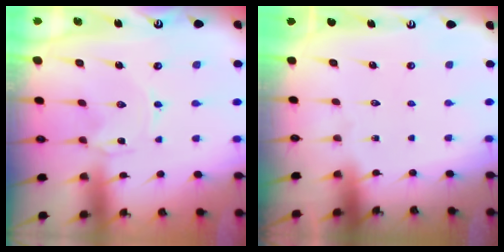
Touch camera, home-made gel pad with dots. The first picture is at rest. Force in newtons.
{"total": 0.0}